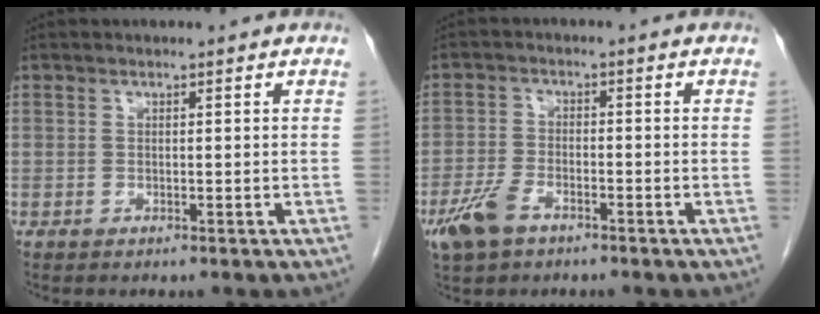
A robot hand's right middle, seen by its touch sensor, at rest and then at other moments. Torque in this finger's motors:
{"motor_torque": [1.27, -0.87, 0.40, 0.10]}